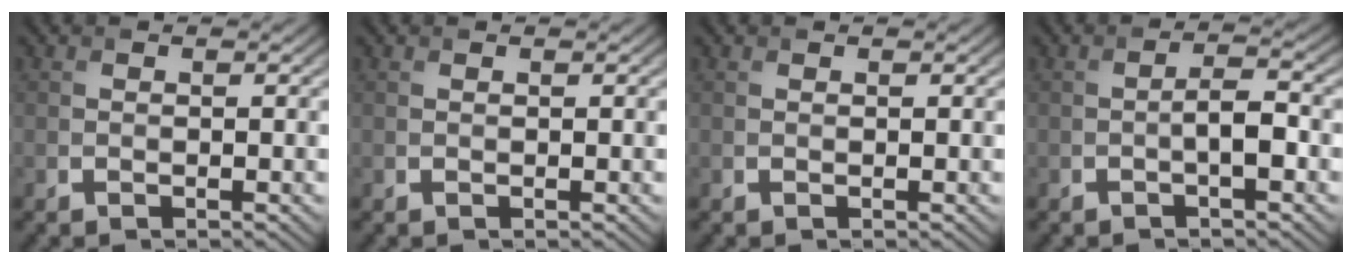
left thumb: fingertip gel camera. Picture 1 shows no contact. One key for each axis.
{"total": 0.0}
{"total": 0.0}
{"total": 2.7, "fx": -1.0, "fy": 0.6, "fz": 2.4, "tx": -0.046, "ty": 0.006, "tz": -0.024}